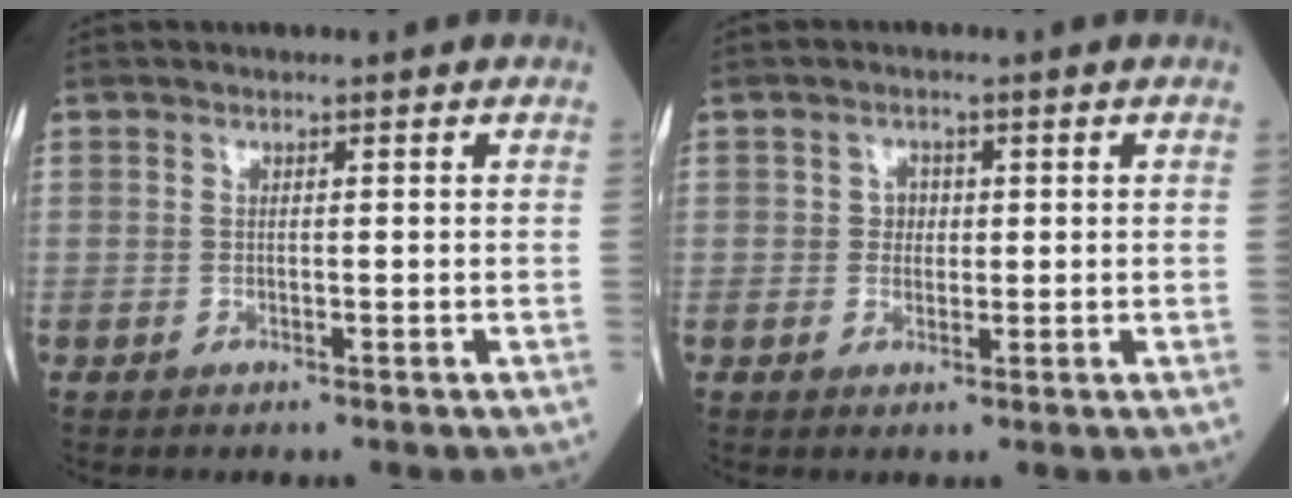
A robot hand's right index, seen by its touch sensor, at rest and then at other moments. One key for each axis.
{"total": 2.0, "fx": 0.3, "fy": 1.7, "fz": 1.0, "tx": -0.010, "ty": 0.002, "tz": 0.002}